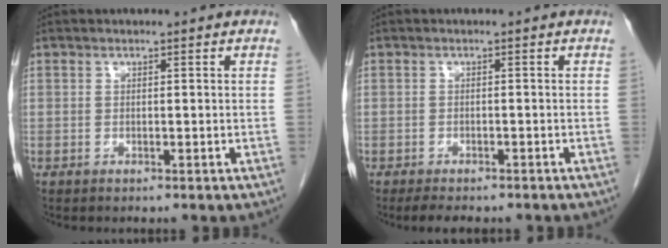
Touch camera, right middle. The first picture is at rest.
{"total": 4.5, "force": [-3.7, 1.4, 2.1], "torque": [-0.035, -0.011, -0.047]}